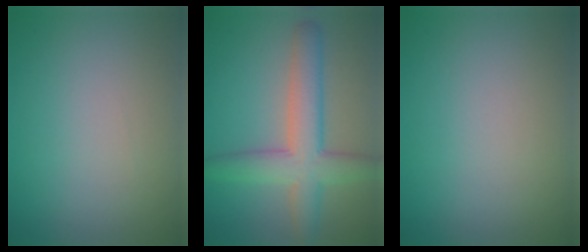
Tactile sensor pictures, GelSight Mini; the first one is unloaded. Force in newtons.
{"total": 5.9, "press": 5.9, "slide": 0.4}
{"total": 0.0}